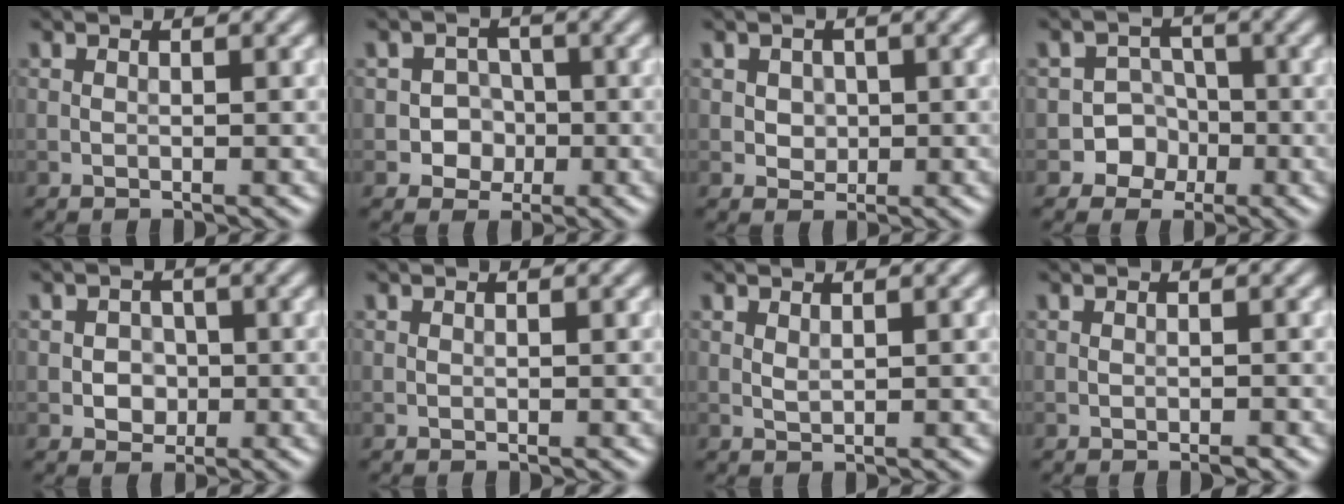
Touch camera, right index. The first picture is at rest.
{"total": 2.7, "force": [-0.7, 2.5, 0.7], "torque": [0.008, 0.002, -0.024]}
{"total": 1.7, "force": [0.3, 1.5, 0.7], "torque": [-0.011, -0.001, 0.011]}
{"total": 4.2, "force": [-1.8, 3.8, 0.4], "torque": [0.032, 0.005, -0.047]}
{"total": 2.0, "force": [-0.3, 1.8, 0.8], "torque": [0.000, -0.001, -0.010]}
{"total": 0.0}
{"total": 0.6, "force": [0.4, 0.2, 0.4], "torque": [-0.012, -0.002, 0.009]}
{"total": 0.7, "force": [-0.5, 0.1, 0.5], "torque": [-0.005, 0.000, -0.007]}